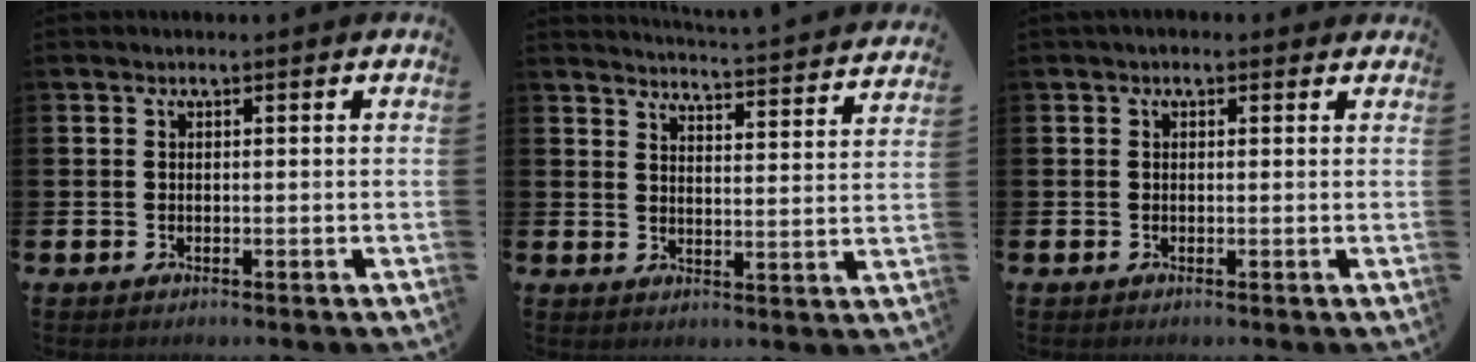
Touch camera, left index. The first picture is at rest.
{"total": 4.5, "force": [4.5, -0.6, 0.4], "torque": [-0.016, -0.043, 0.073]}
{"total": 0.6, "force": [0.2, 0.5, 0.3], "torque": [-0.001, 0.006, 0.001]}